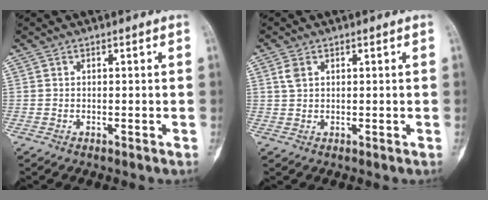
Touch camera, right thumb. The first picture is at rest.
{"total": 2.2, "force": [0.9, 1.4, 1.4], "torque": [-0.029, 0.005, 0.023]}